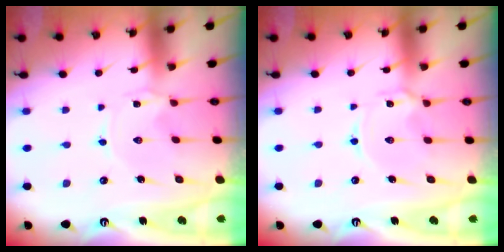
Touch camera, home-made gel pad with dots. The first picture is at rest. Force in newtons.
{"total": 2.5, "press": 2.4, "slide": 0.4}